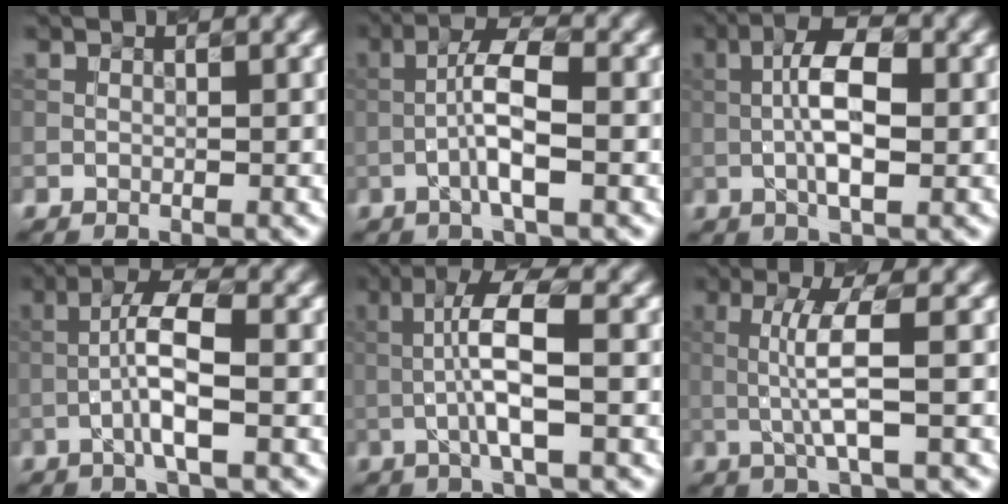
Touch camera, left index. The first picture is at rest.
{"total": 4.2, "force": [-1.1, 0.6, 4.0], "torque": [-0.076, 0.015, -0.028]}
{"total": 5.6, "force": [-0.1, 1.8, 5.3], "torque": [-0.101, 0.009, -0.010]}
{"total": 4.5, "force": [-1.1, 0.6, 4.3], "torque": [-0.081, 0.016, -0.028]}
{"total": 5.4, "force": [-0.3, 0.8, 5.3], "torque": [-0.101, 0.013, -0.013]}
{"total": 3.9, "force": [-0.1, 0.3, 3.9], "torque": [-0.085, 0.002, -0.001]}